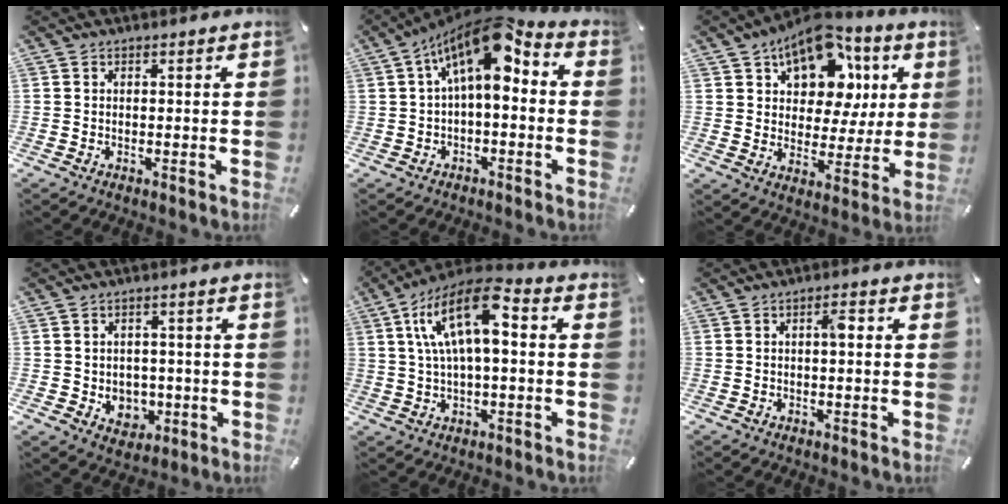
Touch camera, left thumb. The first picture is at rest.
{"total": 13.5, "force": [4.5, 6.1, 11.1], "torque": [-0.185, -0.023, 0.077]}
{"total": 15.2, "force": [8.6, 10.0, 7.6], "torque": [-0.117, -0.056, 0.153]}
{"total": 5.4, "force": [-0.7, 5.1, 1.9], "torque": [-0.021, 0.000, -0.013]}
{"total": 14.9, "force": [3.5, 6.5, 12.9], "torque": [-0.255, -0.005, 0.060]}
{"total": 2.9, "force": [0.3, 1.0, 2.7], "torque": [-0.046, 0.007, 0.000]}